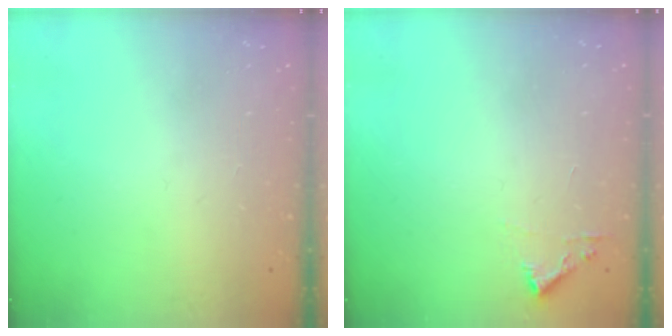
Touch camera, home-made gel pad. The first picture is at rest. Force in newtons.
{"total": 3.3, "press": 3.3, "slide": 0.4}